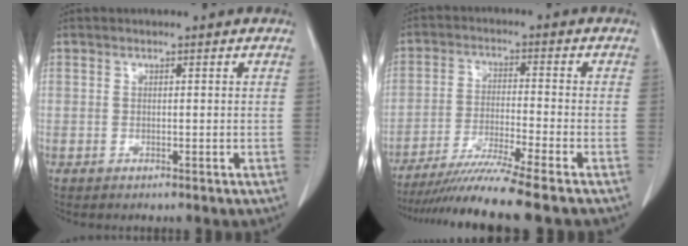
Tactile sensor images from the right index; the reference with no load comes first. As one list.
[{"total": 11.3, "force": [-9.4, -2.3, 5.9], "torque": [-0.092, -0.032, -0.159]}]